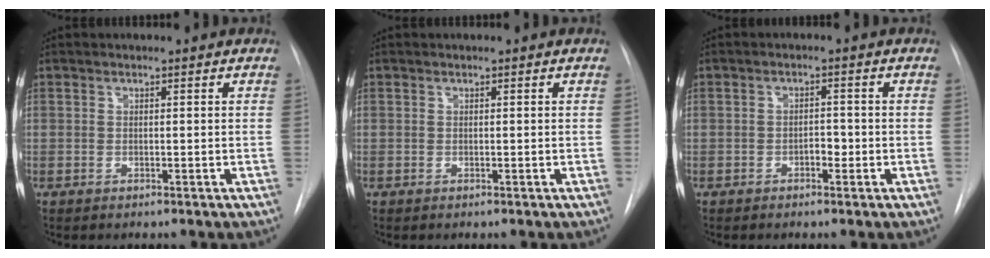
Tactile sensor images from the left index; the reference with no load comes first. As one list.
[{"total": 0.0}, {"total": 1.9, "force": [-0.9, 1.0, 1.3], "torque": [-0.017, 0.007, -0.012]}]